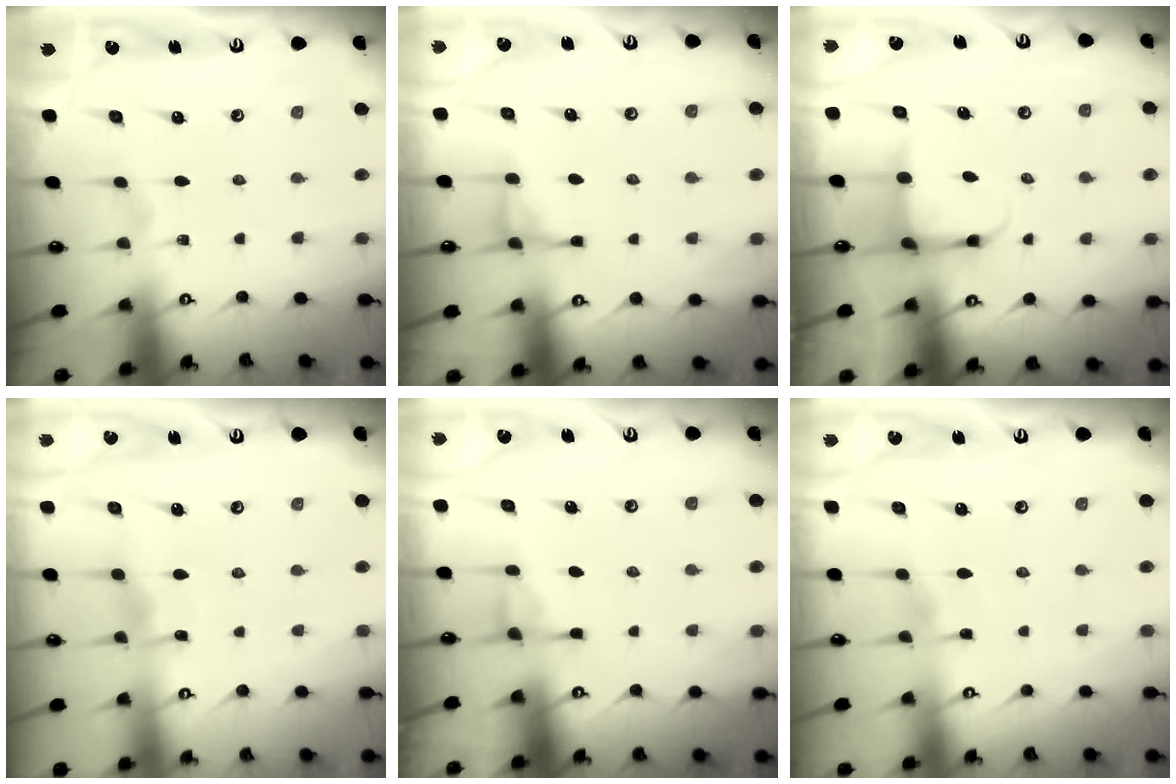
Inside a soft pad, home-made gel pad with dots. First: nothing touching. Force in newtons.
{"total": 3.7, "press": 3.7, "slide": 0.5}
{"total": 3.8, "press": 3.6, "slide": 1.2}
{"total": 5.2, "press": 5.1, "slide": 0.6}
{"total": 3.2, "press": 3.2, "slide": 0.2}
{"total": 3.3, "press": 3.3, "slide": 0.4}